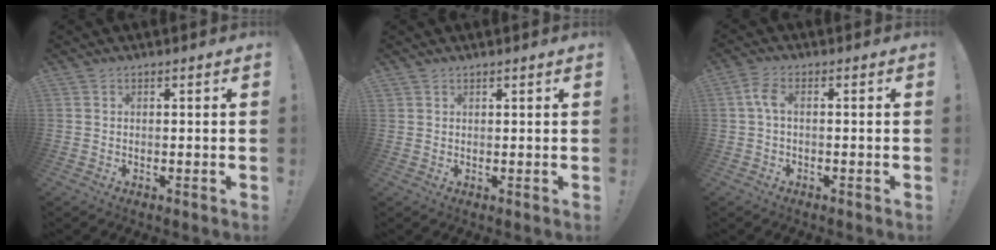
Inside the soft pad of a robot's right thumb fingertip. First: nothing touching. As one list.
[{"total": 0.8, "force": [0.8, 0.2, 0.1], "torque": [0.002, -0.003, 0.015]}, {"total": 4.1, "force": [0.1, 1.8, 3.7], "torque": [-0.089, 0.008, -0.001]}]